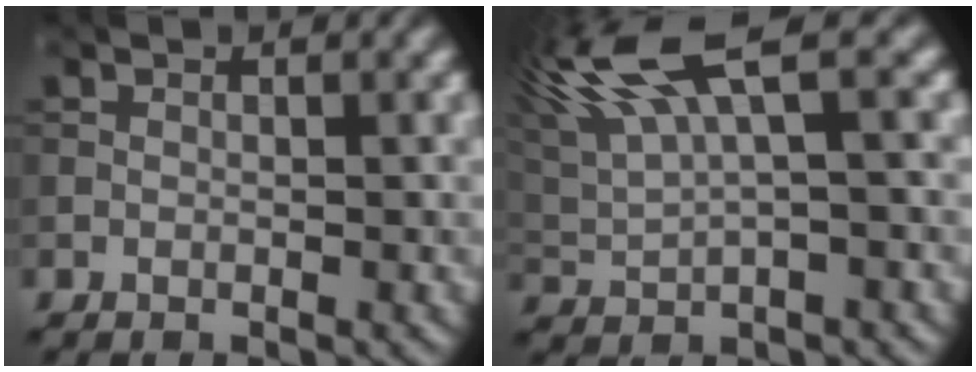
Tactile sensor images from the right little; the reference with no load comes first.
{"total": 8.6, "force": [4.2, 2.2, 7.2], "torque": [-0.152, 0.027, 0.078]}